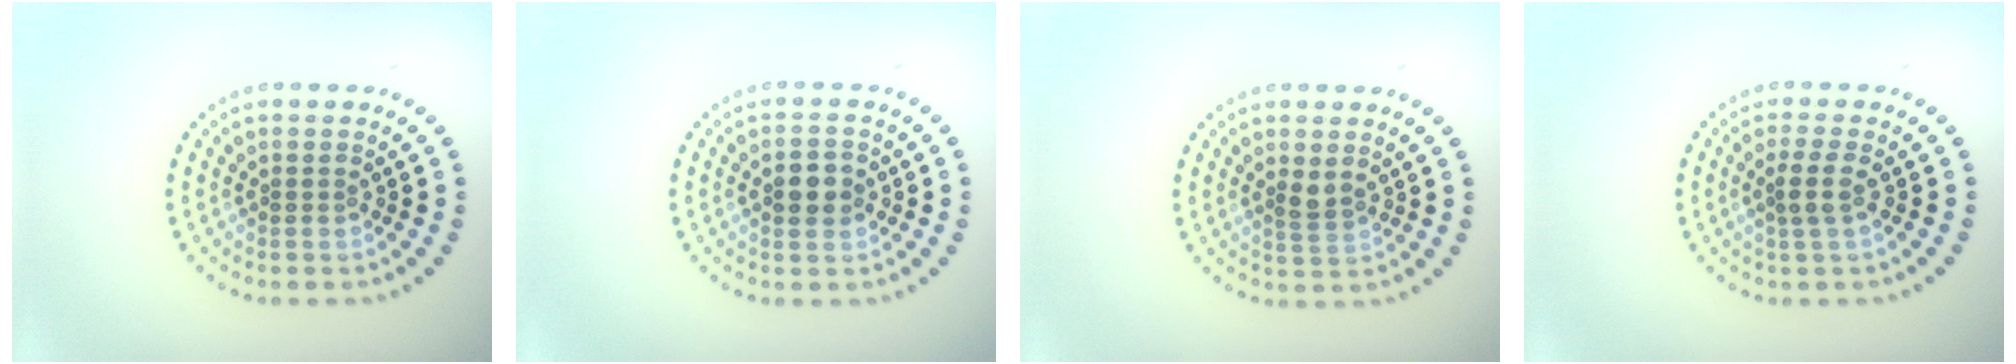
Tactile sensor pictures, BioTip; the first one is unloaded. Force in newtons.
{"total": 2.4, "press": 2.4, "slide": 0.2}
{"total": 1.5, "press": 1.4, "slide": 0.6}
{"total": 1.9, "press": 1.6, "slide": 1.2}